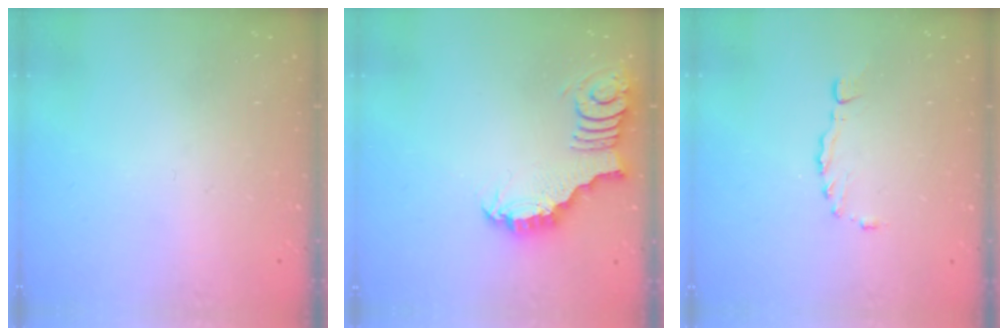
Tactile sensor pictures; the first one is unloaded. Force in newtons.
{"total": 2.4, "press": 2.4, "slide": 0.3}
{"total": 2.9, "press": 2.9, "slide": 0.5}